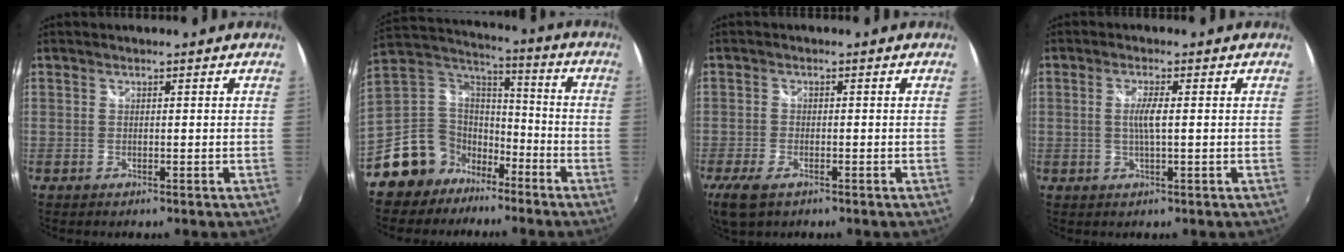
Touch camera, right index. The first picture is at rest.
{"total": 13.5, "force": [-8.3, 10.1, 3.4], "torque": [-0.088, 0.051, -0.143]}
{"total": 5.7, "force": [-3.6, 2.5, 3.6], "torque": [-0.089, -0.018, -0.066]}
{"total": 3.3, "force": [0.1, 0.1, 3.3], "torque": [-0.062, -0.002, 0.001]}